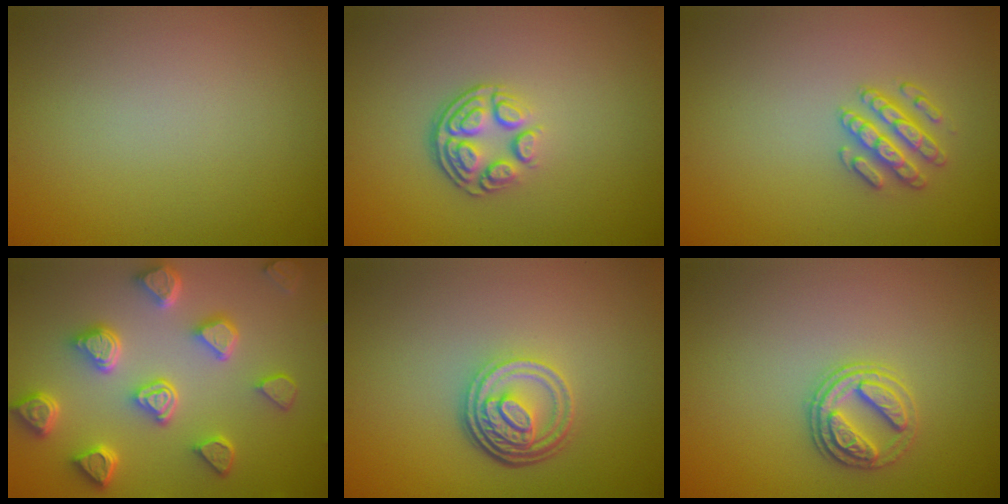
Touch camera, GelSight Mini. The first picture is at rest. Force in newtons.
{"total": 3.8, "press": 2.7, "slide": 2.8}
{"total": 2.6, "press": 2.6, "slide": 0.5}
{"total": 6.7, "press": 5.4, "slide": 3.9}
{"total": 4.7, "press": 3.5, "slide": 3.2}
{"total": 2.7, "press": 2.7, "slide": 0.7}